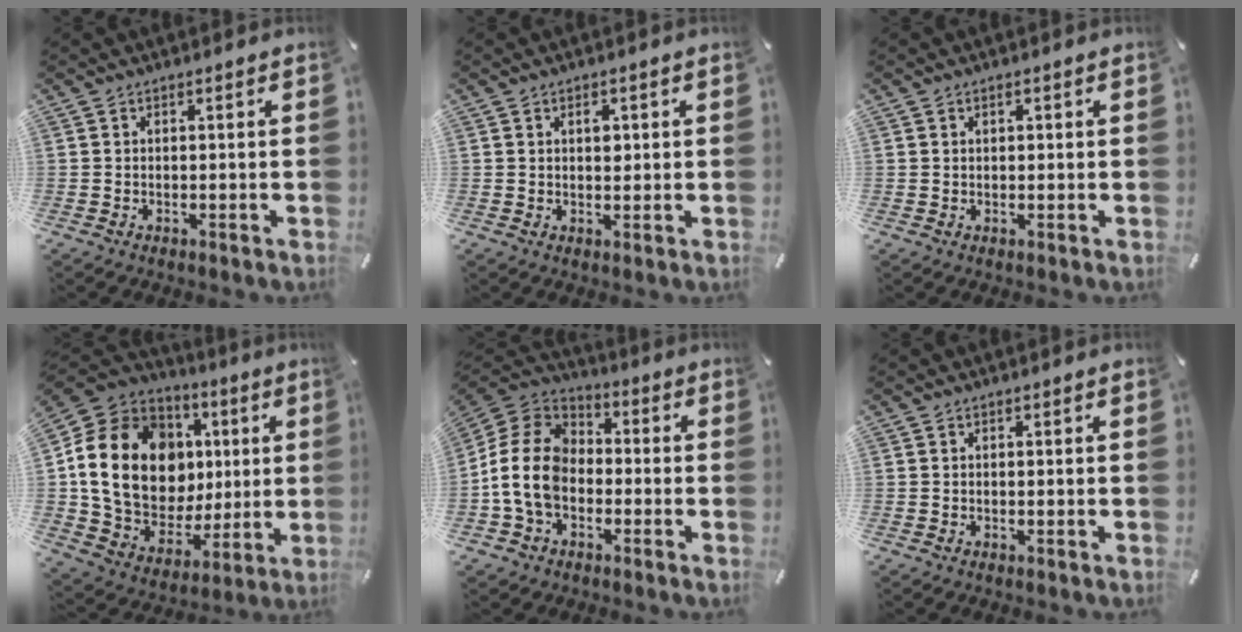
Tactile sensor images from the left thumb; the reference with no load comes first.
{"total": 2.2, "force": [0.7, 1.5, 1.5], "torque": [-0.008, -0.006, 0.006]}
{"total": 0.7, "force": [0.2, 0.7, 0.2], "torque": [-0.004, 0.004, 0.003]}
{"total": 21.5, "force": [3.9, 16.9, 12.6], "torque": [-0.256, -0.013, 0.083]}
{"total": 12.9, "force": [-3.1, 10.0, 7.5], "torque": [-0.177, 0.027, -0.058]}
{"total": 0.0}